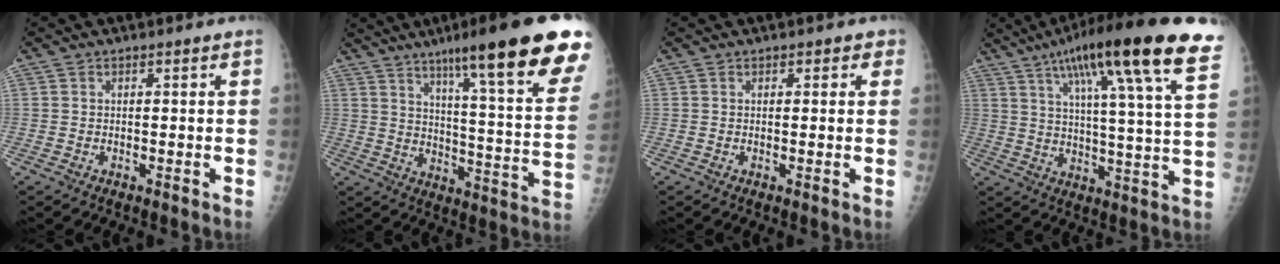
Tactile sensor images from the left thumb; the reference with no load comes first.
{"total": 26.5, "force": [16.8, 3.0, 20.3], "torque": [-0.268, -0.060, 0.236]}
{"total": 1.6, "force": [0.8, 1.1, 0.8], "torque": [0.012, 0.001, 0.003]}
{"total": 24.8, "force": [14.3, 3.0, 20.0], "torque": [-0.298, -0.023, 0.200]}